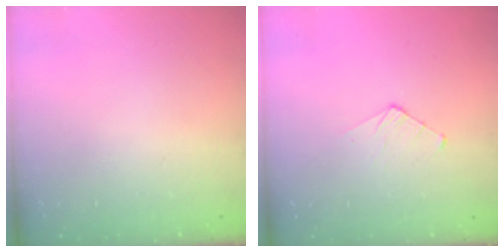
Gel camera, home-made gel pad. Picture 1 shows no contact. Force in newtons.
{"total": 3.2, "press": 3.2, "slide": 0.2}